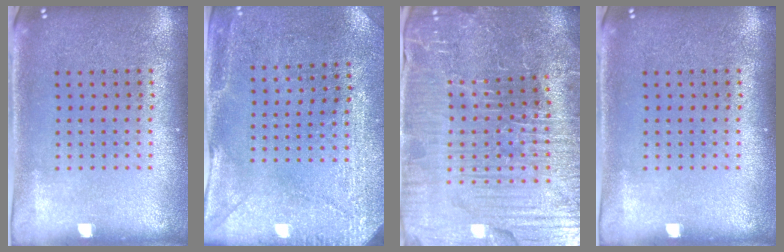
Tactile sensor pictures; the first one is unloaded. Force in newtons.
{"total": 3.0, "press": 2.7, "slide": 1.1}
{"total": 5.3, "press": 5.1, "slide": 1.4}
{"total": 0.0}